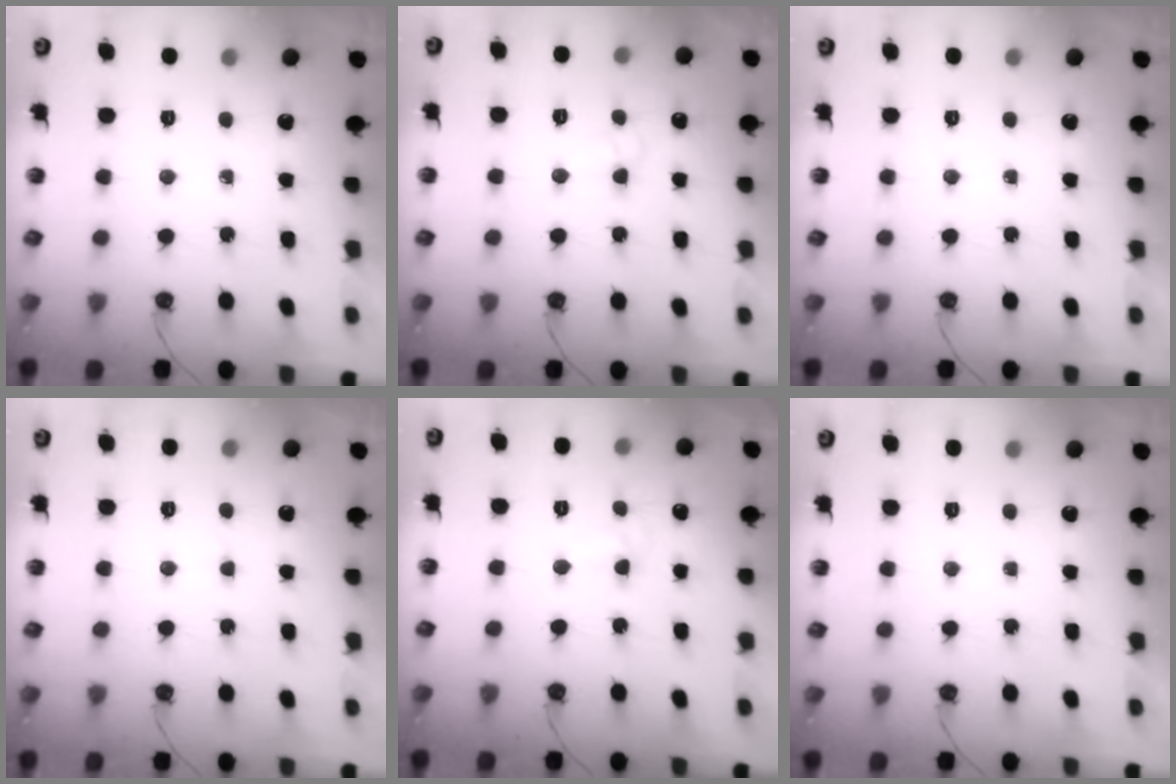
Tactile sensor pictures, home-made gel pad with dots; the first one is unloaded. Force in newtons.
{"total": 4.4, "press": 4.4, "slide": 0.5}
{"total": 0.0}
{"total": 1.7, "press": 1.7, "slide": 0.3}
{"total": 4.2, "press": 4.1, "slide": 0.6}
{"total": 0.0}